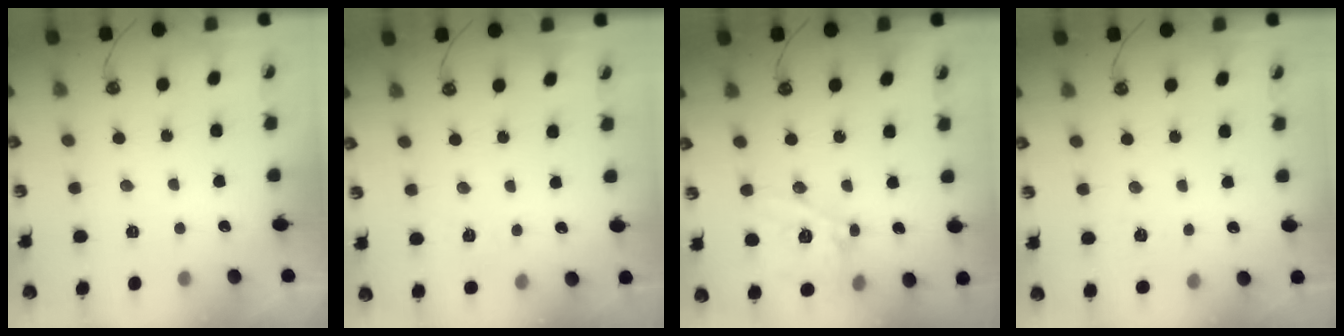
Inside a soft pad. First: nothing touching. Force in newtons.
{"total": 5.5, "press": 5.4, "slide": 0.6}
{"total": 14.9, "press": 14.8, "slide": 1.9}
{"total": 5.8, "press": 5.8, "slide": 0.5}